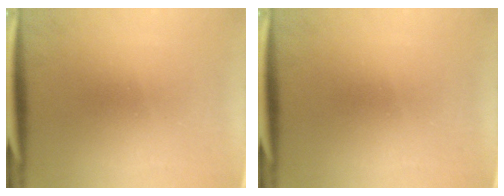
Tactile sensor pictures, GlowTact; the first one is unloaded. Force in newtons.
{"total": 0.0}